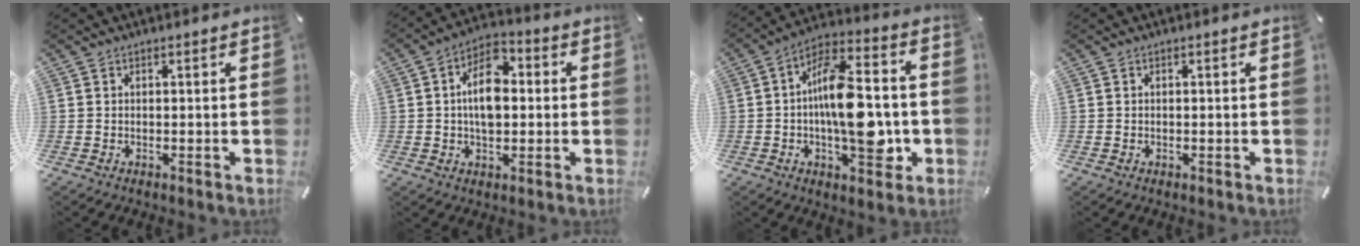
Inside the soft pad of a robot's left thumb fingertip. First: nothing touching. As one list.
[{"total": 10.5, "force": [0.5, 6.8, 8.0], "torque": [-0.137, 0.008, 0.006]}, {"total": 17.8, "force": [-2.1, 9.0, 15.2], "torque": [-0.244, 0.008, -0.033]}, {"total": 0.0}]